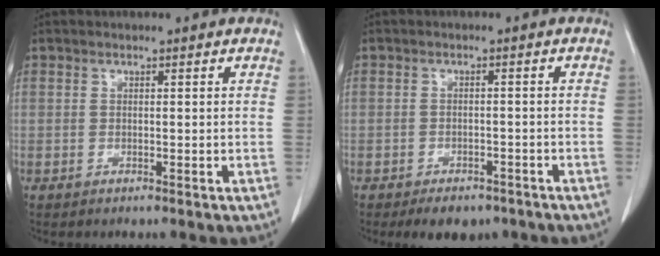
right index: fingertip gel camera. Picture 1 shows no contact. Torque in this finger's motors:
{"motor_torque": [-0.72, -0.43, -0.15, -0.15]}